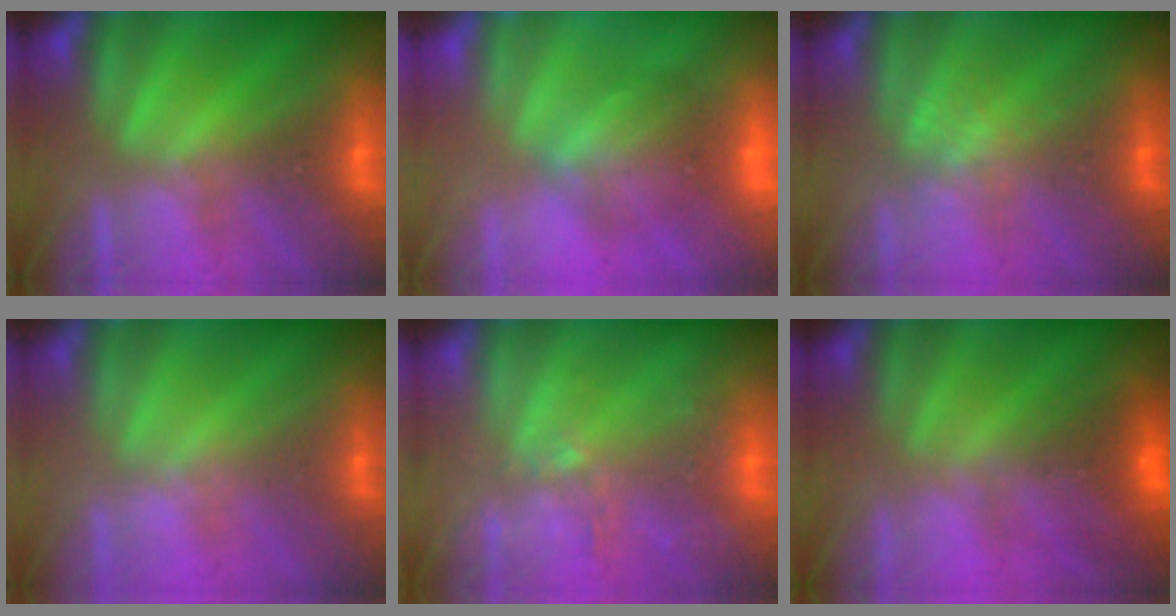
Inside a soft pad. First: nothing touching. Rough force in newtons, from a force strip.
{"total": 7.6}
{"total": 1.0}
{"total": 2.3}
{"total": 9.1}
{"total": 2.3}